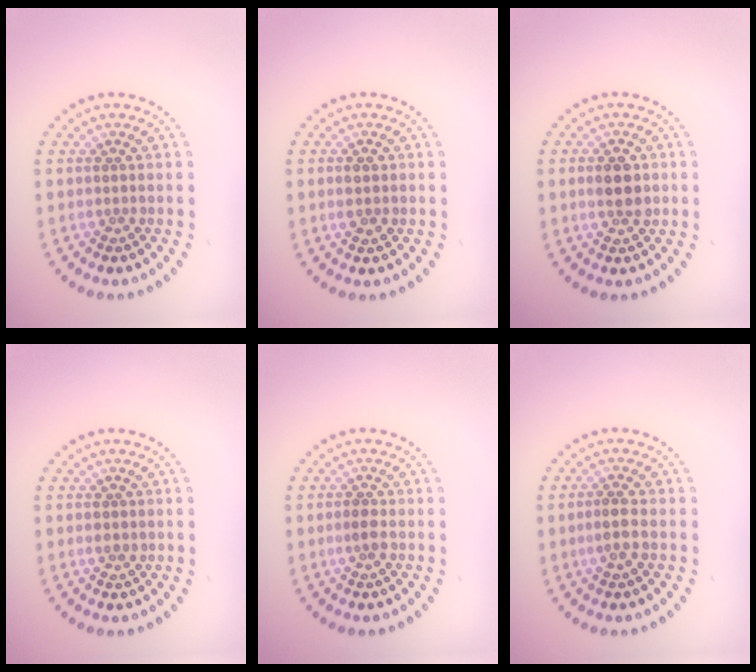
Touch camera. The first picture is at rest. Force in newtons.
{"total": 1.5, "press": 1.4, "slide": 0.1}
{"total": 2.8, "press": 2.8, "slide": 0.2}
{"total": 1.1, "press": 1.1, "slide": 0.2}
{"total": 1.1, "press": 1.1, "slide": 0.2}
{"total": 1.9, "press": 1.8, "slide": 0.6}